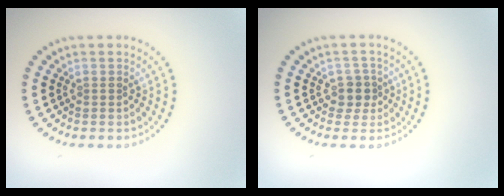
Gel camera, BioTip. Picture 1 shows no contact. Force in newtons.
{"total": 1.8, "press": 1.4, "slide": 1.2}